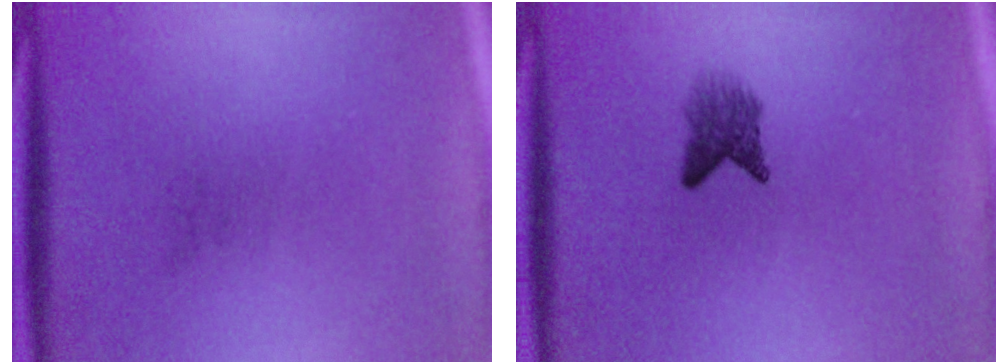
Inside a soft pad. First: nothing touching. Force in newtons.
{"total": 2.8}